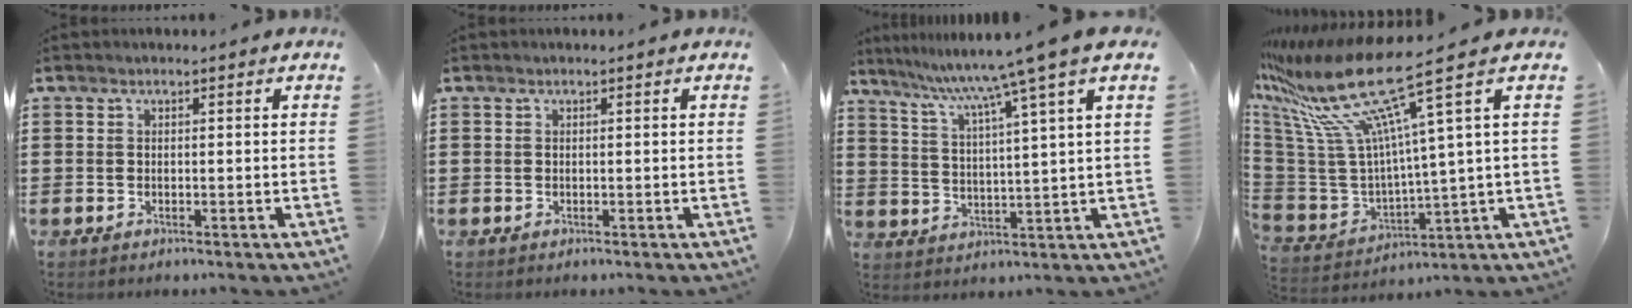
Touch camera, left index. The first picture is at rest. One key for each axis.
{"total": 0.0}
{"total": 8.7, "fx": 6.6, "fy": -2.0, "fz": 5.2, "tx": -0.126, "ty": -0.037, "tz": 0.101}
{"total": 17.4, "fx": 10.4, "fy": 2.3, "fz": 13.7, "tx": -0.330, "ty": -0.072, "tz": 0.159}